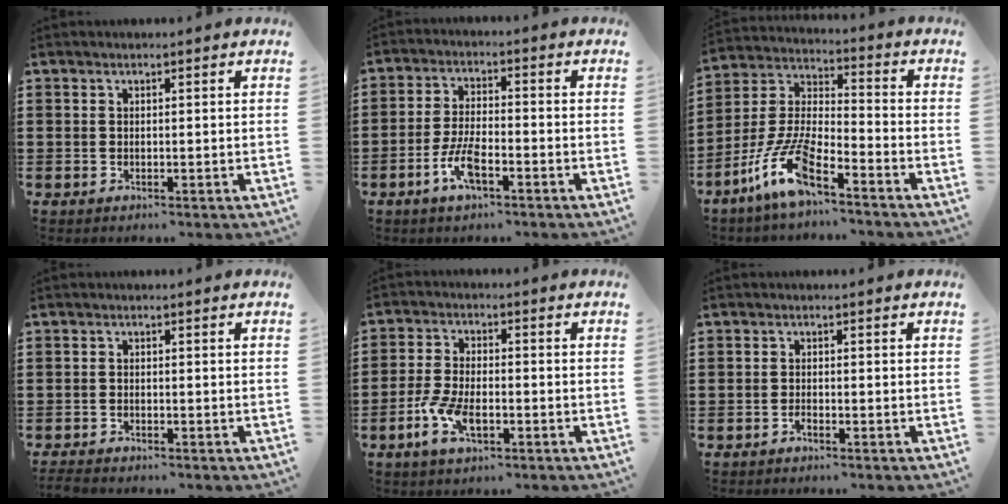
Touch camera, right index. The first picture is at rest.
{"total": 6.2, "force": [-3.0, 2.1, 5.0], "torque": [-0.121, -0.006, -0.062]}
{"total": 10.0, "force": [-7.1, 1.8, 6.8], "torque": [-0.178, -0.014, -0.145]}
{"total": 1.2, "force": [-1.1, 0.2, 0.2], "torque": [-0.006, 0.000, -0.022]}
{"total": 6.1, "force": [-2.4, 2.9, 4.8], "torque": [-0.120, -0.004, -0.052]}
{"total": 0.8, "force": [-0.7, 0.1, 0.5], "torque": [-0.011, -0.004, -0.011]}